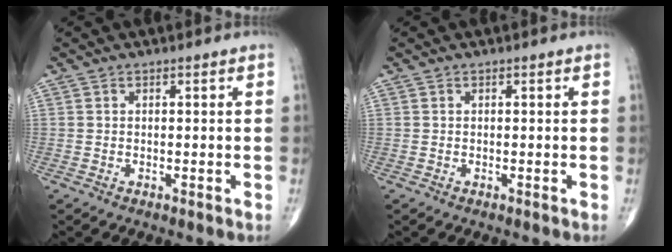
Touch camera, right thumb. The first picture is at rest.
{"total": 0.0}